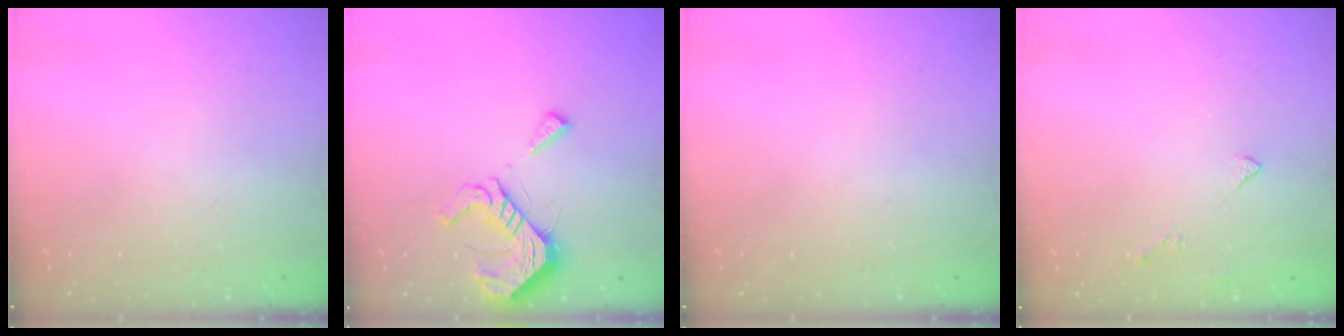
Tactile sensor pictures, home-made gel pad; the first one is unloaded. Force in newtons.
{"total": 13.1, "press": 13.1, "slide": 0.5}
{"total": 0.0}
{"total": 2.8, "press": 2.8, "slide": 0.5}